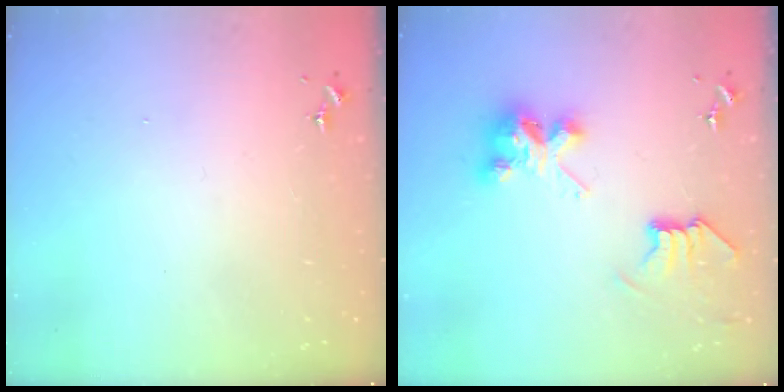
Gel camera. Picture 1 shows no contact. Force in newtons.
{"total": 7.8, "press": 7.8, "slide": 0.0}